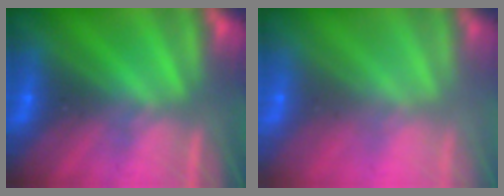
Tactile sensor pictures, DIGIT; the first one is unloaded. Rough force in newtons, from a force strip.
{"total": 5.7}